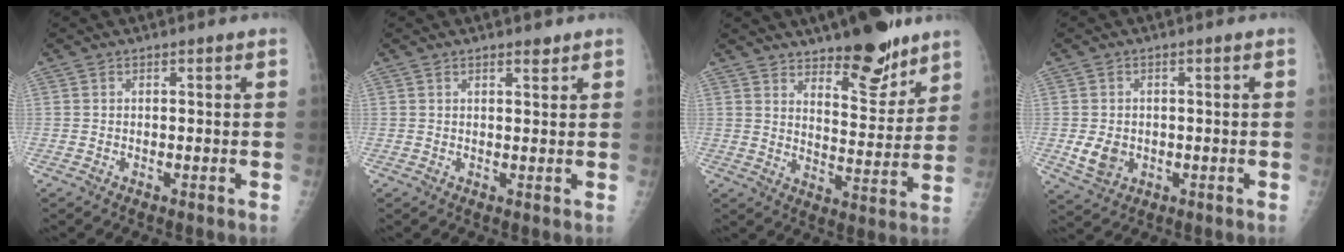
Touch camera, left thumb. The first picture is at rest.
{"total": 1.8, "force": [1.4, 0.7, 0.8], "torque": [-0.006, -0.008, 0.020]}
{"total": 13.4, "force": [9.9, 4.9, 7.6], "torque": [-0.071, -0.073, 0.156]}
{"total": 4.7, "force": [-0.5, 3.9, 2.6], "torque": [-0.035, -0.003, 0.001]}